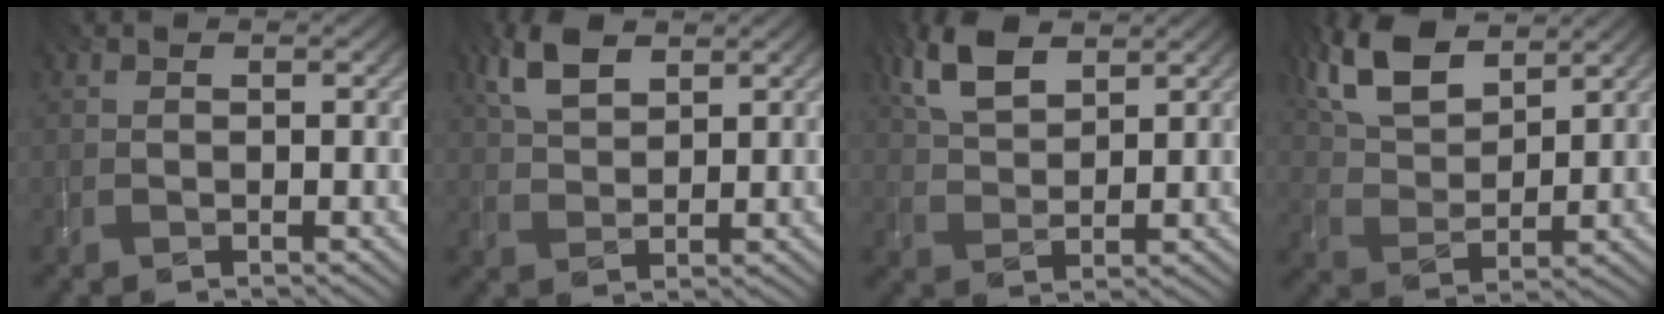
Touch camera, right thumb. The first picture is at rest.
{"total": 4.2, "force": [2.4, 1.7, 3.0], "torque": [-0.072, 0.006, 0.056]}
{"total": 5.9, "force": [3.4, 2.4, 4.2], "torque": [-0.102, 0.010, 0.074]}
{"total": 9.3, "force": [5.6, 4.0, 6.3], "torque": [-0.159, 0.017, 0.119]}